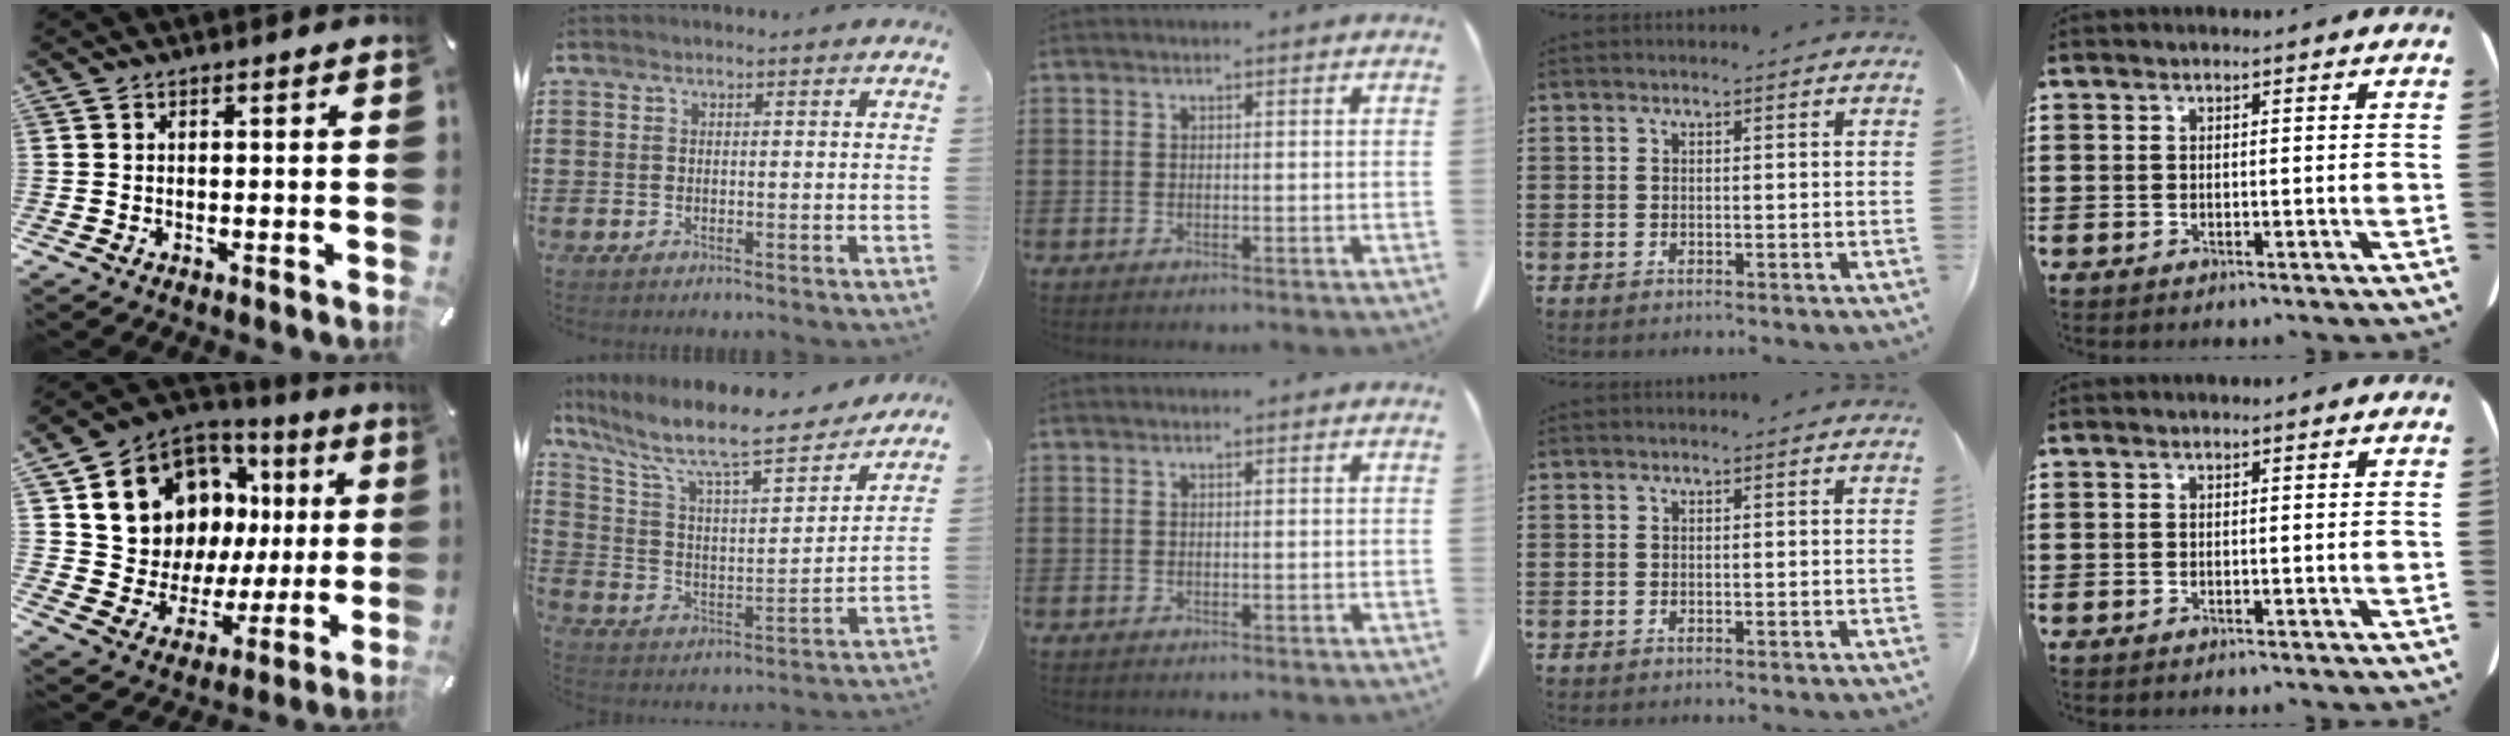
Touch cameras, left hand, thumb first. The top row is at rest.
{"thumb": {"total": 13.6, "force": [6.8, 10.9, 4.5], "torque": [-0.088, -0.059, 0.141]}, "index": {"total": 10.6, "force": [8.7, 1.6, 5.8], "torque": [-0.144, -0.065, 0.142]}}